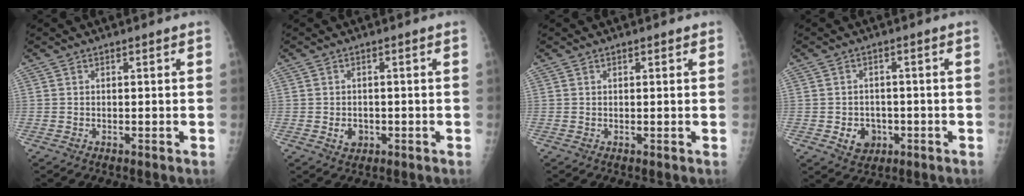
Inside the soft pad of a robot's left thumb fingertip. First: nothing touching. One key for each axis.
{"total": 3.0, "fx": -0.9, "fy": 2.4, "fz": 1.6, "tx": -0.014, "ty": 0.003, "tz": -0.007}
{"total": 0.7, "fx": 0.4, "fy": 0.3, "fz": 0.5, "tx": -0.006, "ty": 0.000, "tz": 0.004}
{"total": 5.2, "fx": -1.7, "fy": 4.3, "fz": 2.4, "tx": -0.015, "ty": 0.010, "tz": -0.018}